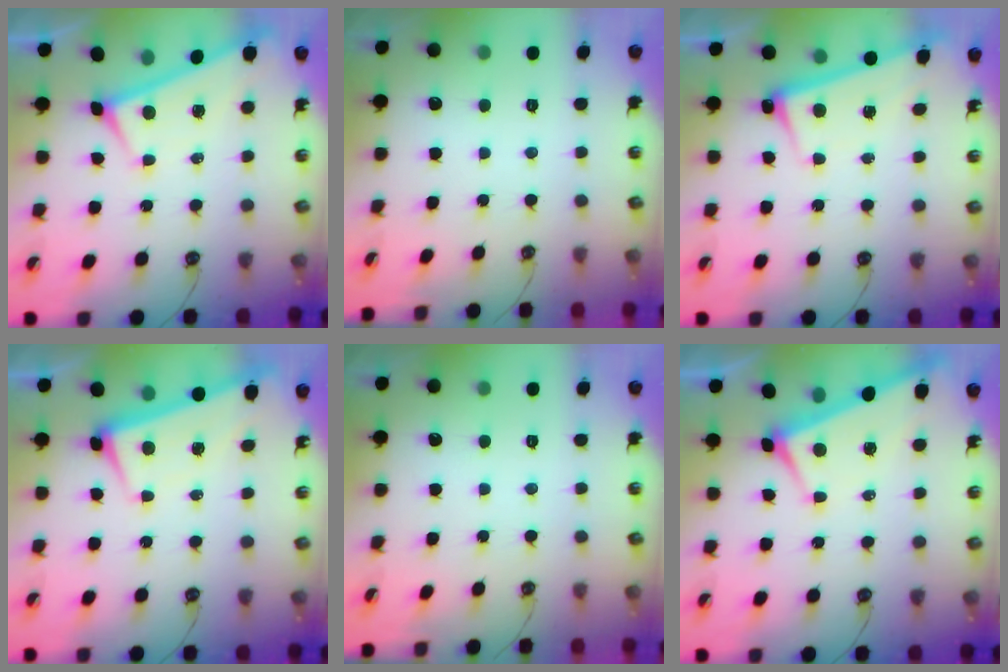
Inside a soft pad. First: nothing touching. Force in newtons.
{"total": 0.0}
{"total": 2.8, "press": 2.7, "slide": 0.5}
{"total": 1.6, "press": 0.6, "slide": 1.5}
{"total": 0.0}
{"total": 3.6, "press": 3.6, "slide": 0.4}